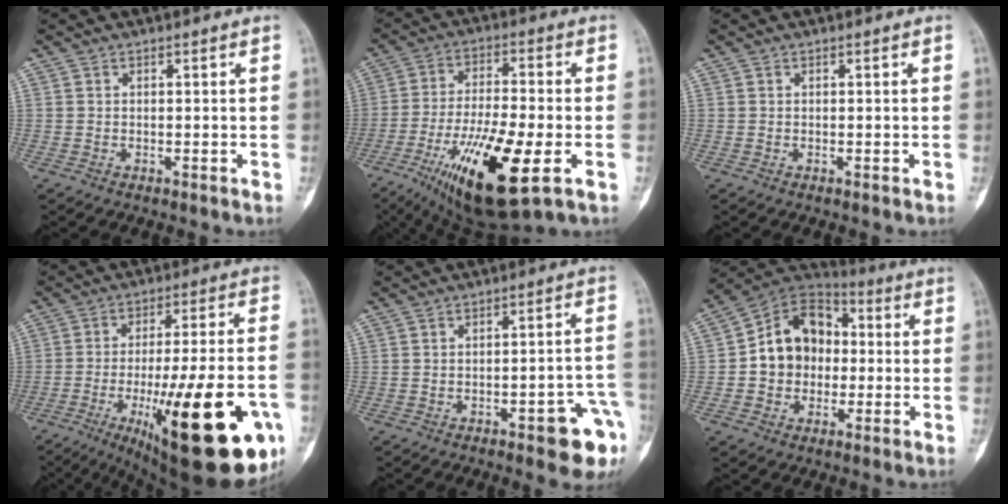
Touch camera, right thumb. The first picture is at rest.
{"total": 19.0, "force": [-7.3, 5.2, 16.8], "torque": [-0.322, -0.004, -0.116]}
{"total": 0.0}
{"total": 30.0, "force": [-10.5, 8.3, 26.9], "torque": [-0.342, 0.015, -0.137]}
{"total": 9.4, "force": [-4.3, 2.8, 7.9], "torque": [-0.079, 0.029, -0.046]}
{"total": 14.1, "force": [-0.2, 11.4, 8.3], "torque": [-0.099, 0.034, -0.013]}